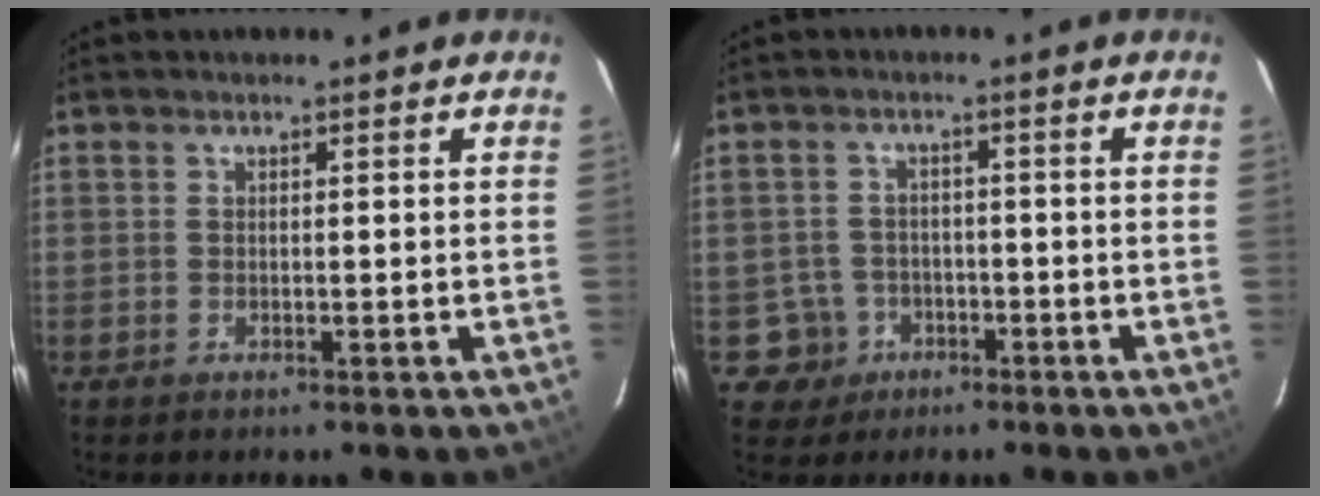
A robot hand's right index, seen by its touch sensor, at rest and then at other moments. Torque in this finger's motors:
{"motor_torque": [-0.43, 0.03, -0.88, -0.21]}